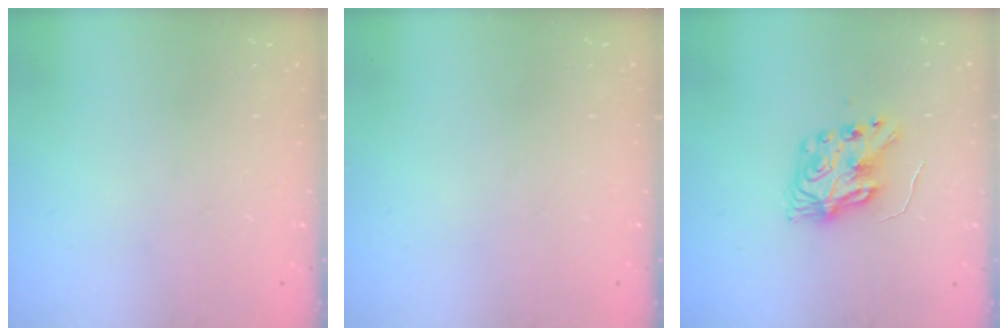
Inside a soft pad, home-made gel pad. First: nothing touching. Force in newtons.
{"total": 0.0}
{"total": 8.5, "press": 8.5, "slide": 0.3}